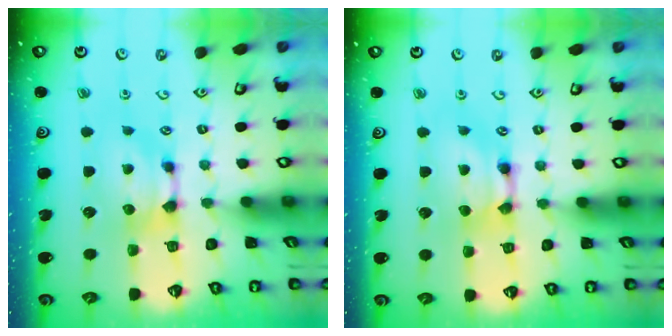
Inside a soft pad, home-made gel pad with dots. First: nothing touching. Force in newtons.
{"total": 2.1, "press": 2.1, "slide": 0.2}